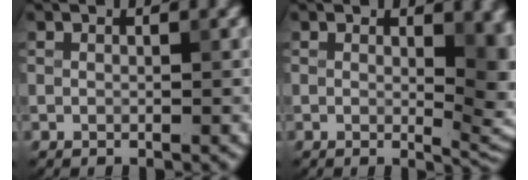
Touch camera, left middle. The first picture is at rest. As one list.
[{"total": 7.2, "force": [0.7, 3.1, 6.4], "torque": [-0.059, -0.009, 0.016]}]